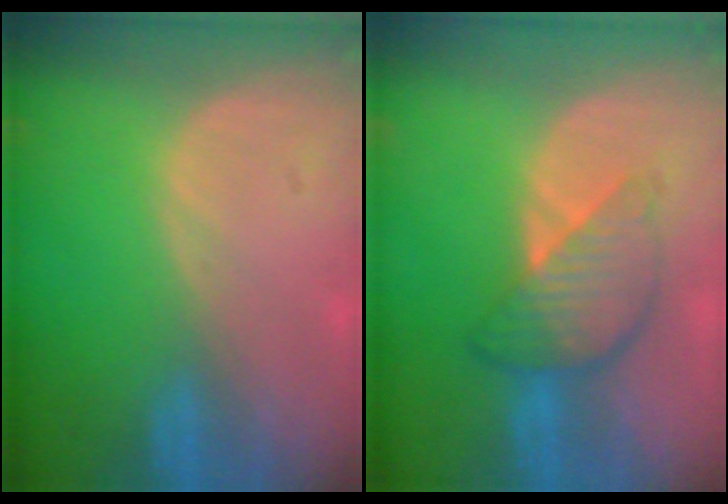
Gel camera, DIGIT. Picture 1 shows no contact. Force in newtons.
{"total": 6.3, "press": 6.3, "slide": 0.2}